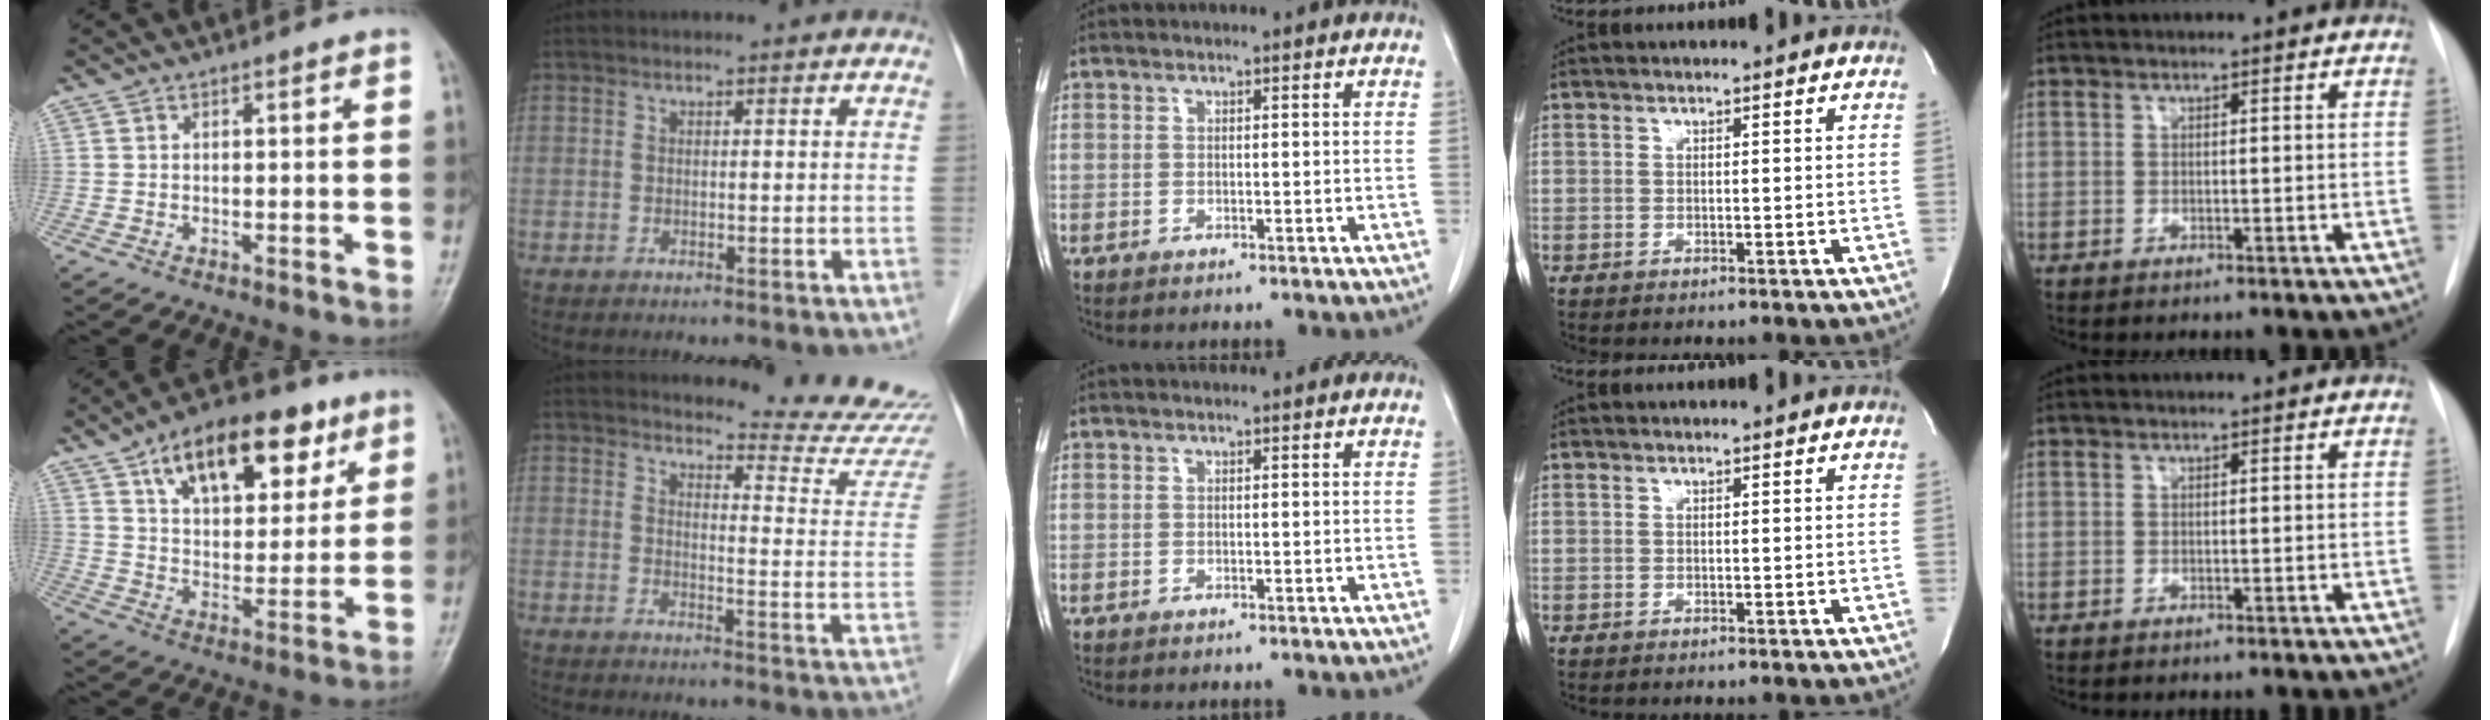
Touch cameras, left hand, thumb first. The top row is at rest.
{"thumb": {"total": 19.1, "force": [9.8, 10.1, 12.8], "torque": [-0.150, -0.024, 0.158]}, "index": {"total": 13.7, "force": [13.6, -1.1, 1.4], "torque": [-0.012, -0.119, 0.143]}}